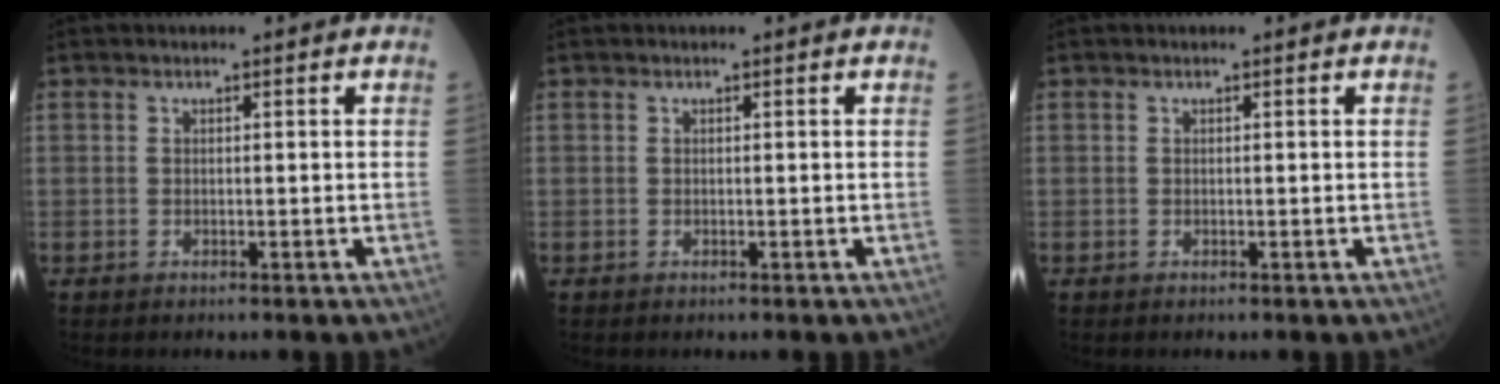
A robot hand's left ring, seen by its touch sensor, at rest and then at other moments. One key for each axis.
{"total": 0.0}
{"total": 0.0}